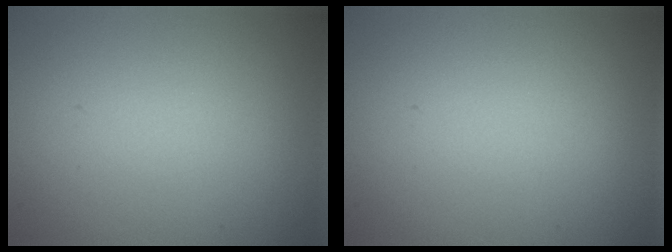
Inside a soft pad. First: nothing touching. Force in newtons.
{"total": 0.0}